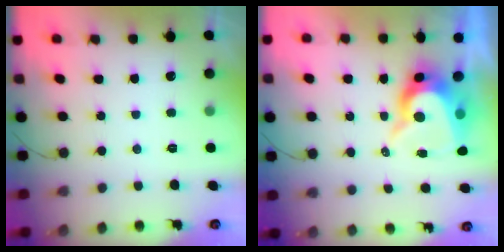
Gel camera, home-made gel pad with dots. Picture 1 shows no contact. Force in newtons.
{"total": 10.2, "press": 10.2, "slide": 0.7}